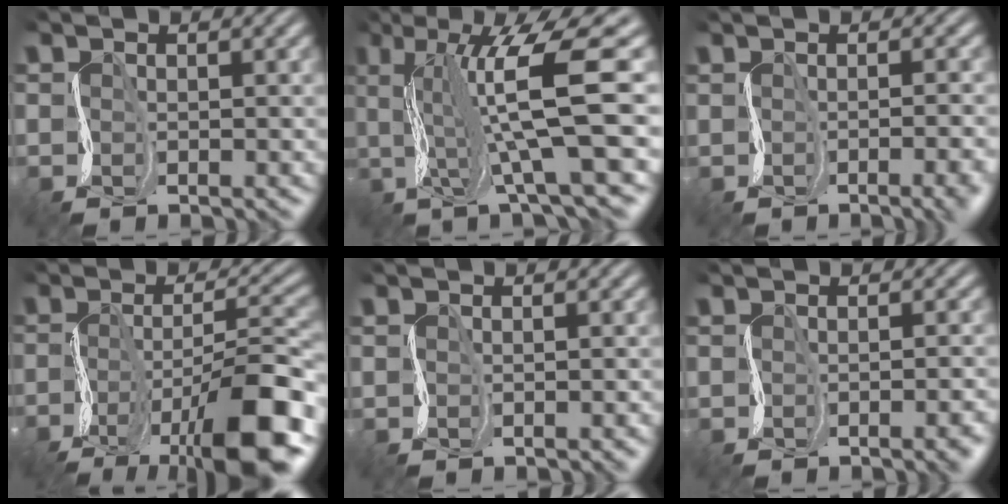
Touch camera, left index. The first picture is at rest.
{"total": 11.6, "force": [1.7, 2.2, 11.3], "torque": [-0.175, 0.018, 0.034]}
{"total": 6.2, "force": [-1.1, 2.8, 5.4], "torque": [-0.017, 0.007, -0.005]}
{"total": 10.5, "force": [-5.6, 3.5, 8.1], "torque": [-0.129, 0.004, -0.096]}
{"total": 0.6, "force": [0.1, 0.3, 0.5], "torque": [0.006, 0.002, 0.005]}
{"total": 4.4, "force": [-1.4, 2.0, 3.7], "torque": [-0.009, 0.006, -0.004]}